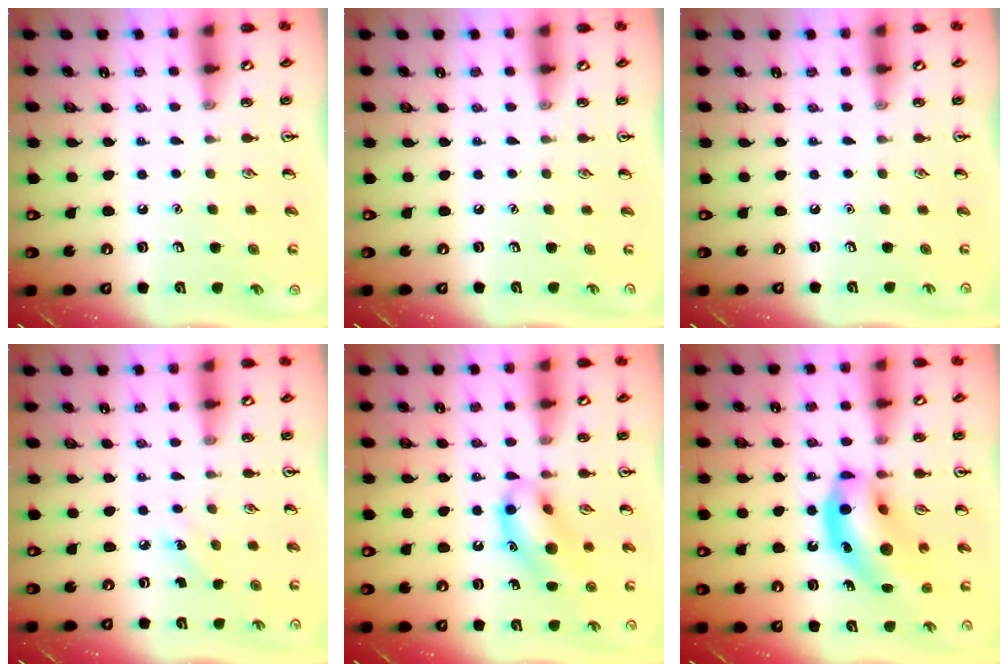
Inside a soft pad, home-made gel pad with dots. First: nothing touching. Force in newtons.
{"total": 0.0}
{"total": 0.0}
{"total": 2.8, "press": 2.6, "slide": 1.0}
{"total": 13.0, "press": 12.7, "slide": 2.6}
{"total": 16.0, "press": 15.3, "slide": 4.6}